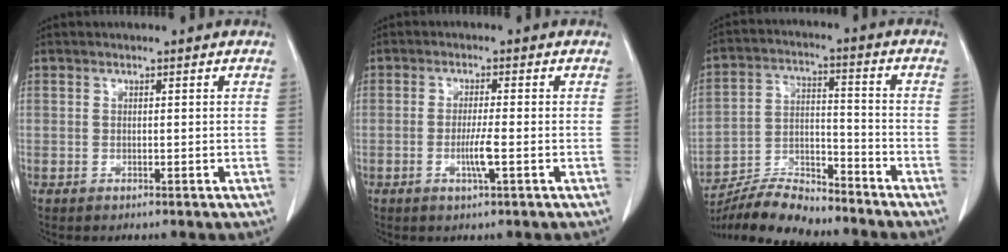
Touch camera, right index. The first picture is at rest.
{"total": 3.2, "force": [-1.1, -0.3, 3.0], "torque": [-0.059, -0.005, -0.023]}
{"total": 11.0, "force": [-10.5, 1.5, 2.9], "torque": [-0.053, 0.009, -0.190]}